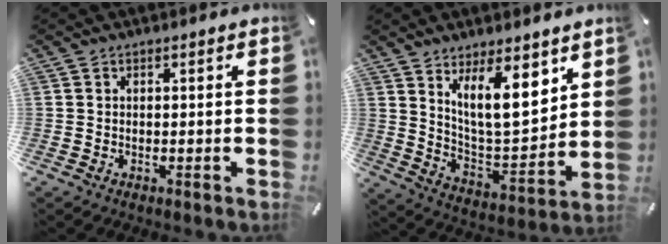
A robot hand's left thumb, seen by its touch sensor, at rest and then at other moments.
{"total": 14.9, "force": [9.0, 6.1, 10.2], "torque": [-0.161, -0.051, 0.157]}